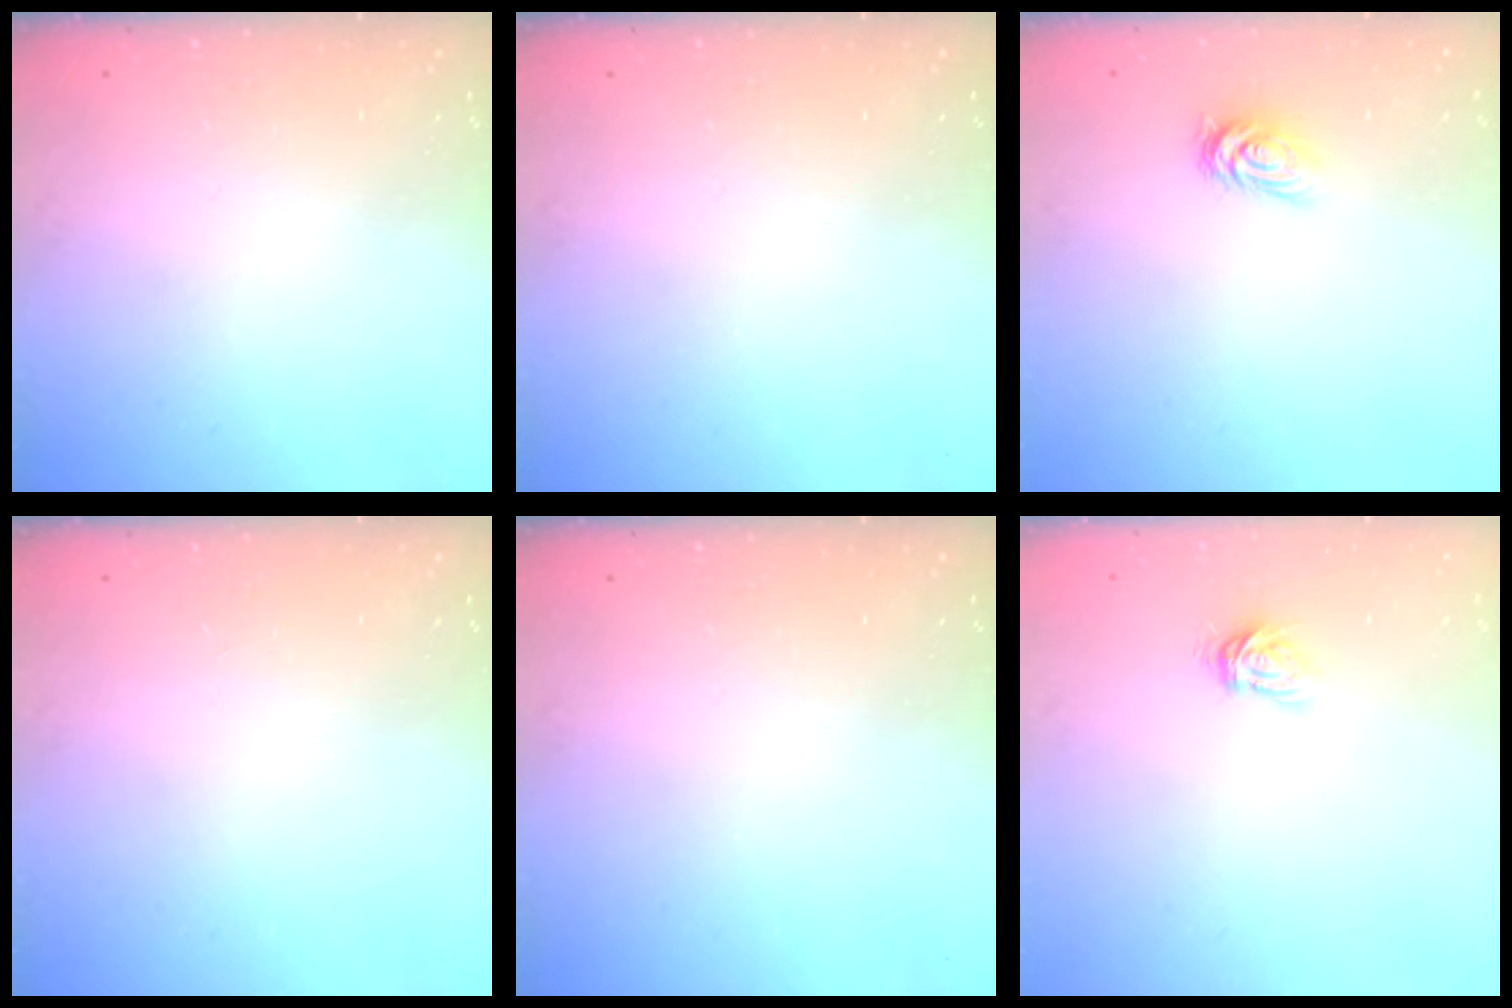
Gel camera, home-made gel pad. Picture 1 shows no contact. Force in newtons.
{"total": 0.0}
{"total": 3.3, "press": 3.3, "slide": 0.5}
{"total": 0.0}
{"total": 0.0}
{"total": 5.1, "press": 5.1, "slide": 0.5}